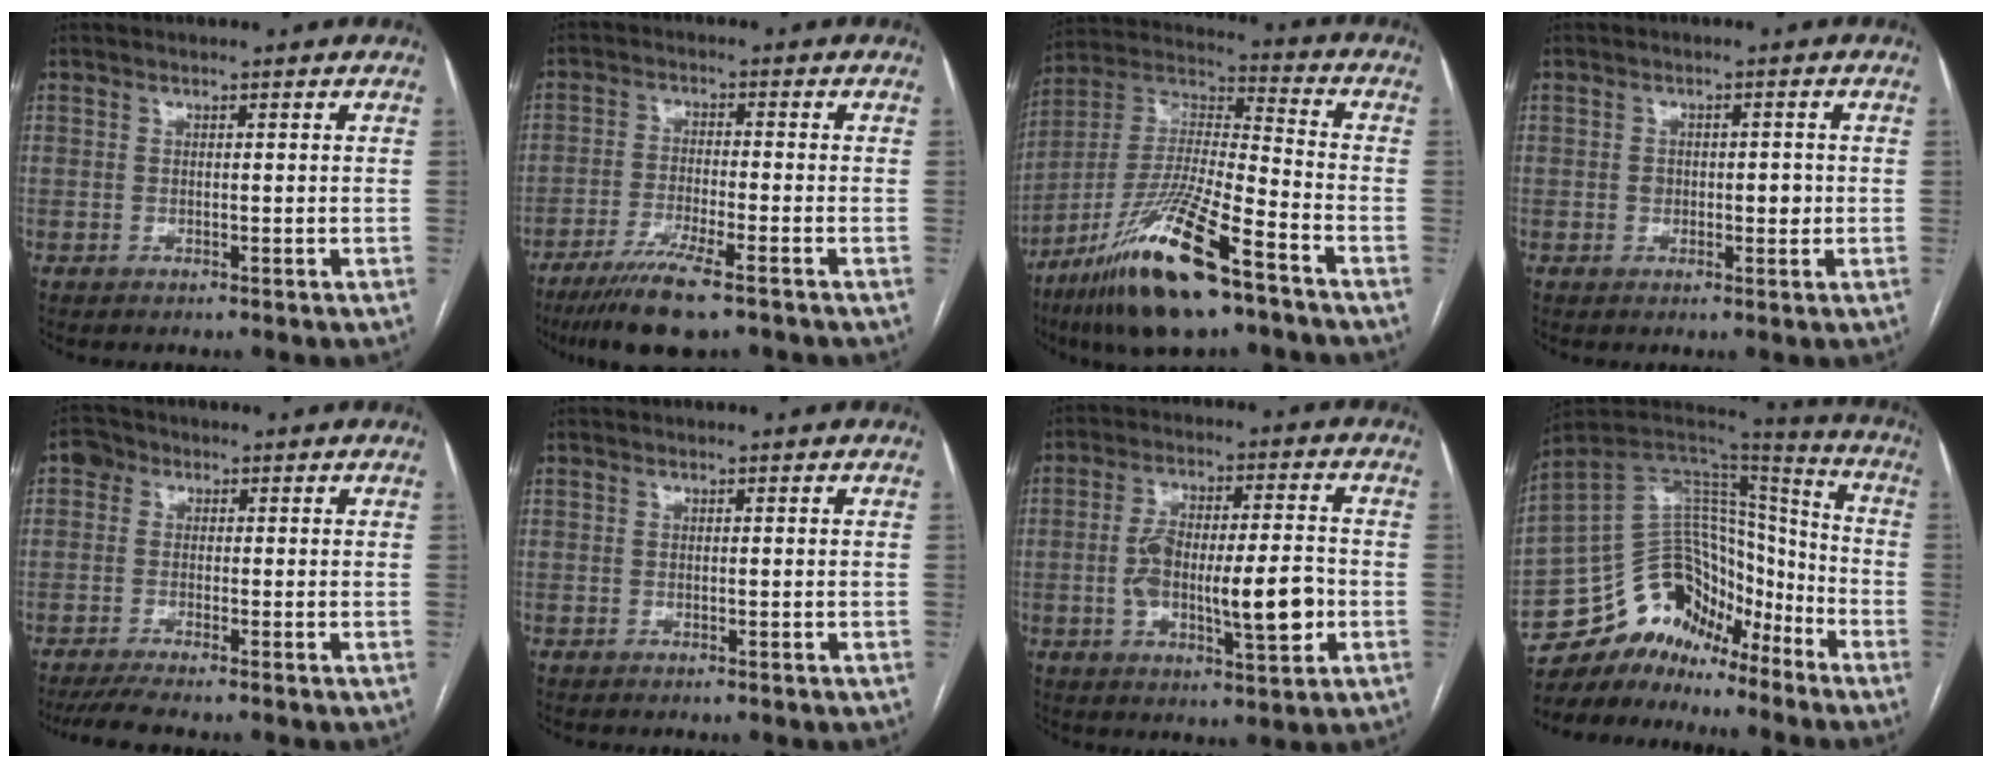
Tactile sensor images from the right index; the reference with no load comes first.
{"total": 9.1, "force": [-6.5, 0.5, 6.3], "torque": [-0.109, -0.023, -0.109]}
{"total": 19.9, "force": [-12.1, 2.9, 15.5], "torque": [-0.329, -0.029, -0.221]}
{"total": 3.0, "force": [-0.2, 1.9, 2.4], "torque": [-0.033, 0.008, 0.002]}
{"total": 4.0, "force": [-2.3, 1.9, 2.7], "torque": [-0.068, -0.001, -0.050]}
{"total": 0.0}
{"total": 13.1, "force": [-2.1, 3.5, 12.5], "torque": [-0.213, 0.009, -0.029]}
{"total": 15.6, "force": [-11.9, 8.5, 5.5], "torque": [-0.092, 0.085, -0.208]}